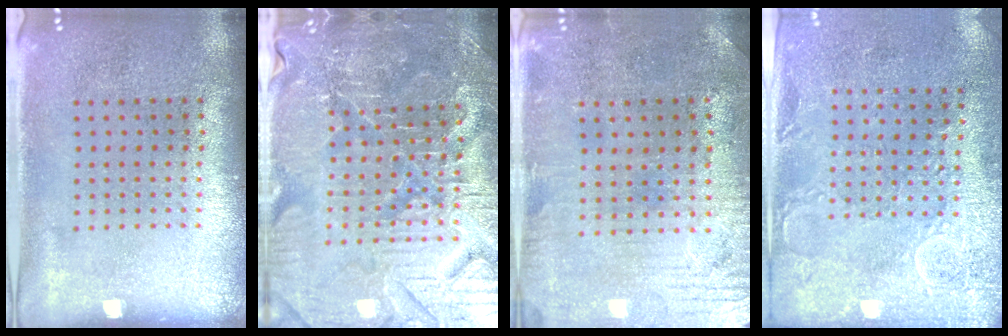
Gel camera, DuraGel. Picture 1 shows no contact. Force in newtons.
{"total": 4.8, "press": 4.6, "slide": 1.2}
{"total": 0.9, "press": 0.7, "slide": 0.6}
{"total": 2.9, "press": 2.5, "slide": 1.5}